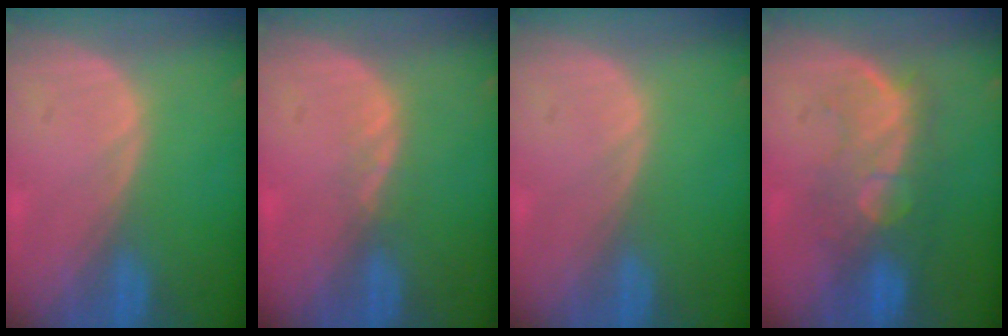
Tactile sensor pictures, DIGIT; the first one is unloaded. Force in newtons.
{"total": 1.5, "press": 1.2, "slide": 0.8}
{"total": 0.0}
{"total": 9.0, "press": 8.3, "slide": 3.4}